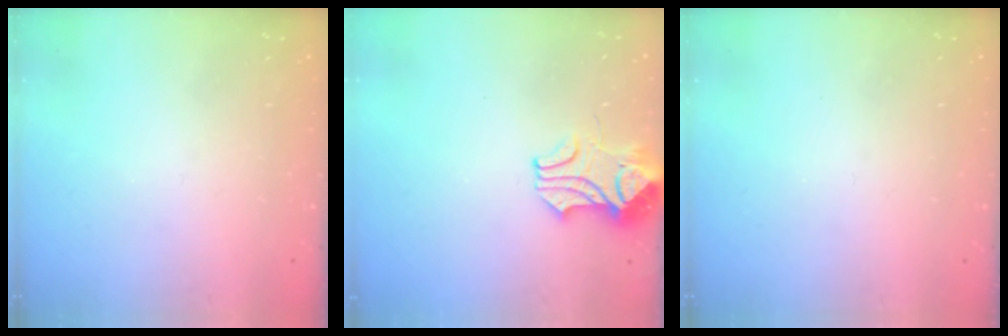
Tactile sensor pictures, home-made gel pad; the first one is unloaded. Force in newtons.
{"total": 2.6, "press": 2.4, "slide": 1.0}
{"total": 0.0}